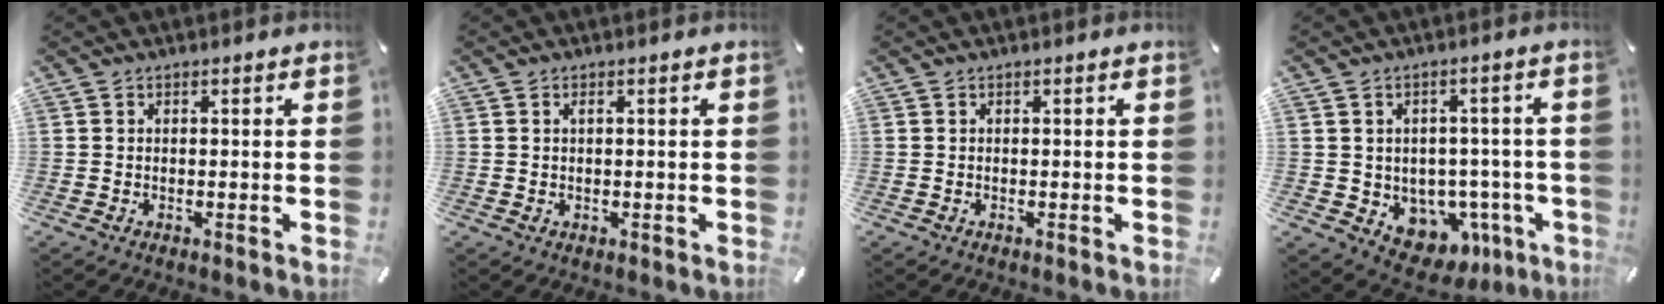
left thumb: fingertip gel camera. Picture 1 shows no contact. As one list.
[{"total": 1.1, "force": [0.4, 0.5, 0.9], "torque": [-0.018, 0.002, 0.006]}, {"total": 0.0}, {"total": 7.2, "force": [-2.0, 6.5, 2.4], "torque": [-0.021, -0.004, -0.023]}]